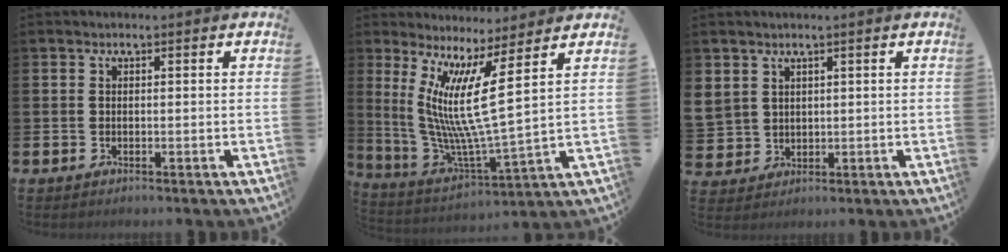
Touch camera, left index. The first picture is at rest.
{"total": 9.8, "force": [5.1, -0.2, 8.3], "torque": [-0.159, -0.063, 0.078]}
{"total": 3.7, "force": [2.8, 2.4, 0.2], "torque": [-0.002, -0.012, 0.049]}